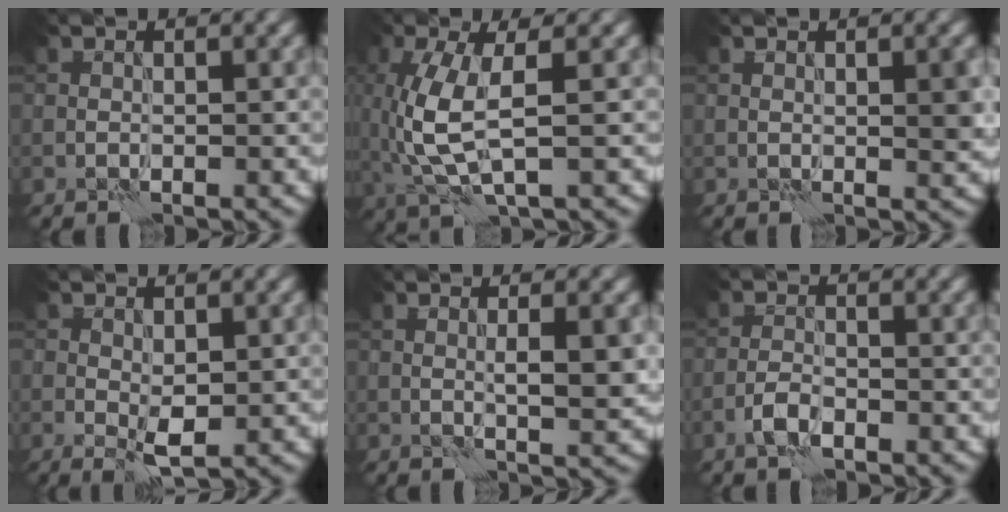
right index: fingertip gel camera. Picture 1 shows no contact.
{"total": 5.8, "force": [-0.1, 1.9, 5.5], "torque": [-0.139, -0.005, 0.000]}
{"total": 2.0, "force": [0.3, 0.5, 1.9], "torque": [-0.031, -0.001, 0.006]}
{"total": 2.1, "force": [0.1, 0.9, 1.9], "torque": [-0.035, -0.003, 0.005]}
{"total": 2.9, "force": [0.4, 0.3, 2.8], "torque": [-0.045, -0.001, 0.007]}
{"total": 1.9, "force": [-1.2, 0.7, 1.4], "torque": [-0.028, 0.004, -0.027]}